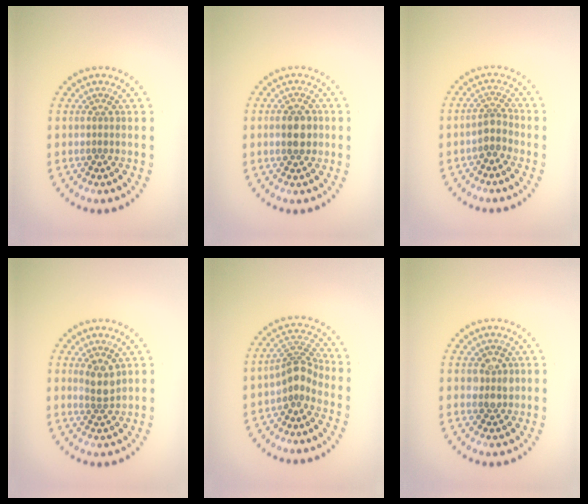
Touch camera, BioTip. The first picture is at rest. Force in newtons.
{"total": 2.5, "press": 2.5, "slide": 0.2}
{"total": 1.9, "press": 1.5, "slide": 1.1}
{"total": 2.1, "press": 1.8, "slide": 1.2}
{"total": 2.9, "press": 2.1, "slide": 2.0}
{"total": 2.2, "press": 2.1, "slide": 0.7}